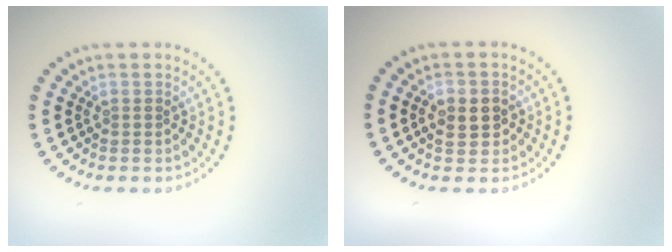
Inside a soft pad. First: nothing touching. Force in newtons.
{"total": 2.7, "press": 2.7, "slide": 0.2}